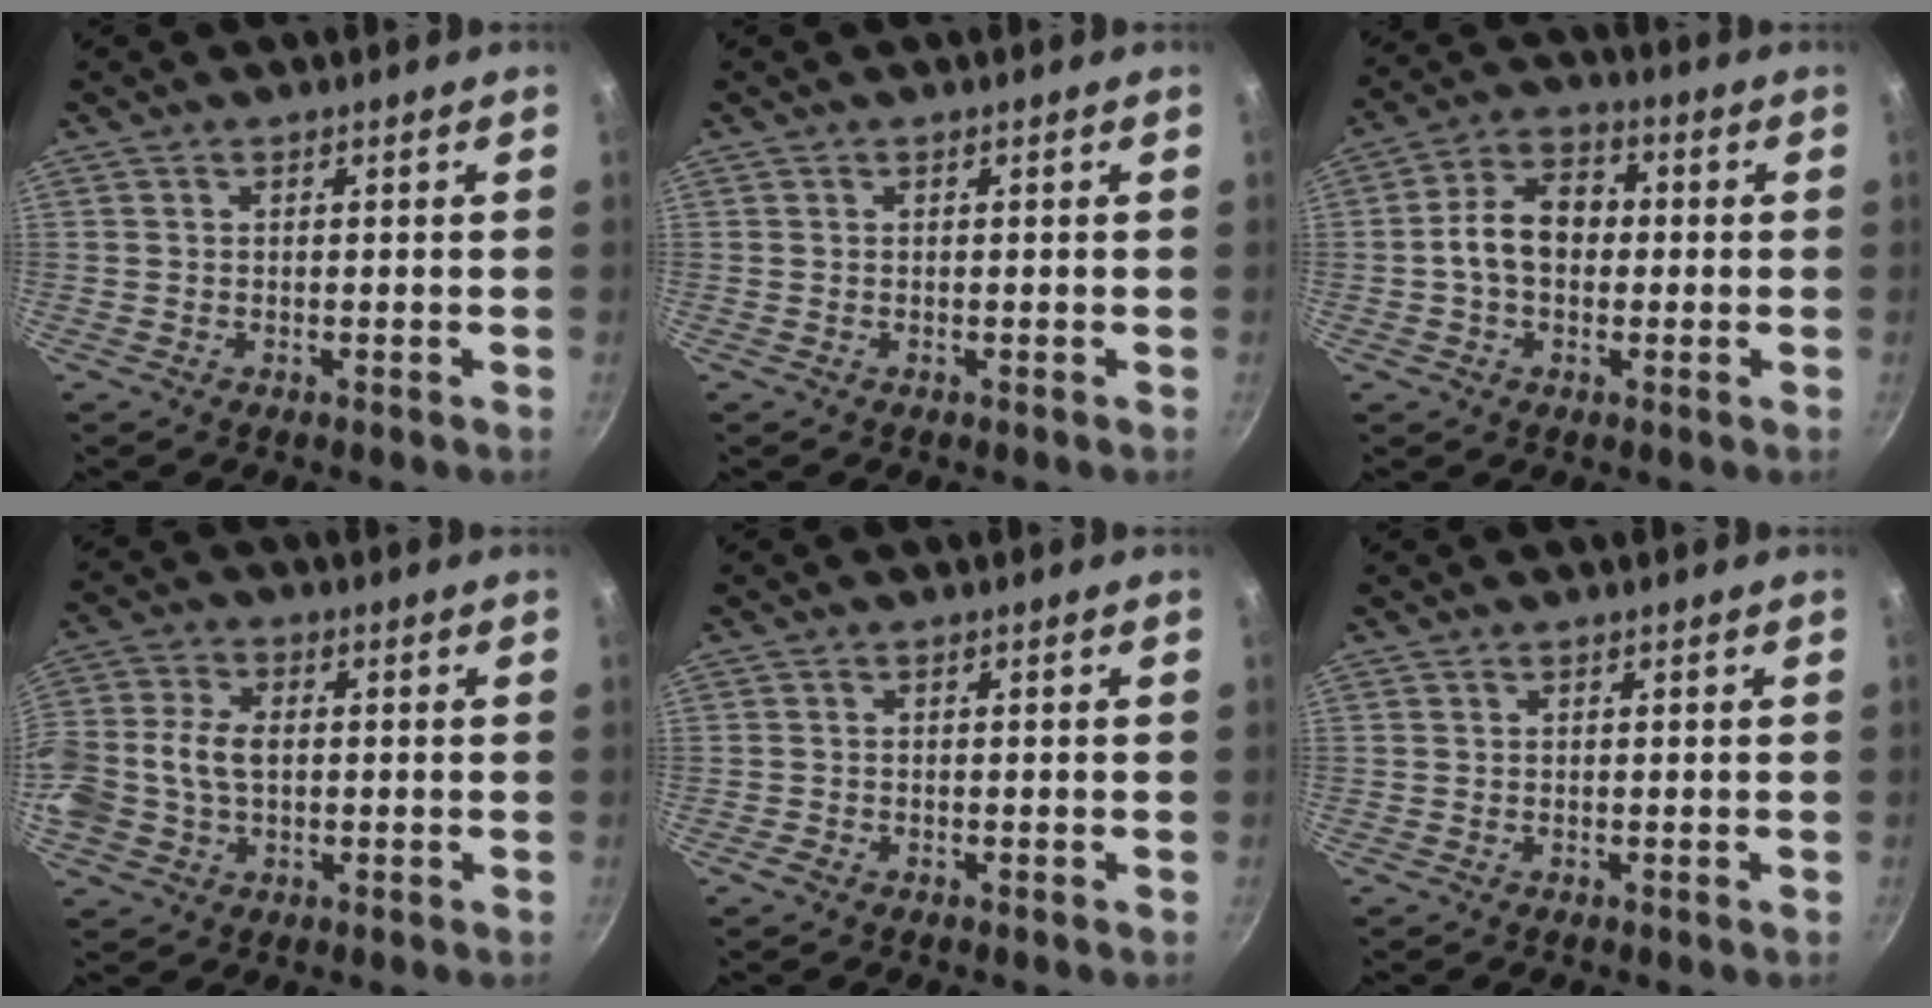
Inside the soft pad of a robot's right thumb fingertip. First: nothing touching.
{"total": 0.0}
{"total": 9.7, "force": [-0.3, 6.9, 6.8], "torque": [-0.088, 0.029, -0.019]}
{"total": 12.3, "force": [-0.4, 8.7, 8.7], "torque": [-0.185, 0.025, -0.018]}
{"total": 1.1, "force": [-0.7, 0.6, 0.4], "torque": [-0.015, 0.004, -0.014]}
{"total": 0.0}